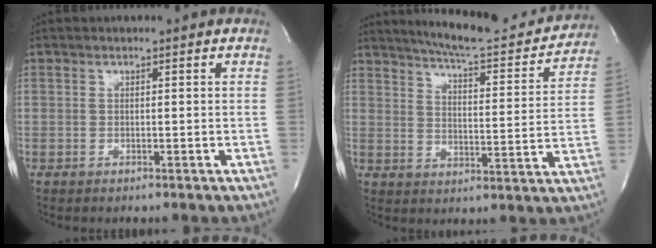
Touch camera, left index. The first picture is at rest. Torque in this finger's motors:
{"motor_torque": [0.34, -0.45, 0.22, 0.06]}